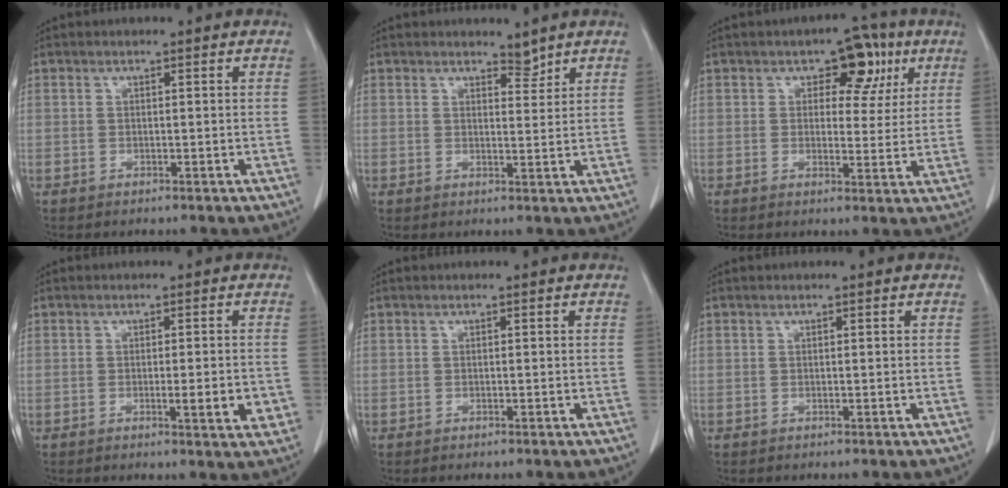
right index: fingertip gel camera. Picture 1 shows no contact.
{"total": 2.1, "force": [1.9, 0.7, 0.4], "torque": [-0.003, -0.005, 0.030]}
{"total": 7.1, "force": [3.2, 4.3, 4.7], "torque": [-0.043, 0.015, 0.039]}
{"total": 4.5, "force": [-1.0, 0.7, 4.4], "torque": [-0.057, -0.007, -0.013]}
{"total": 0.0}
{"total": 0.0}